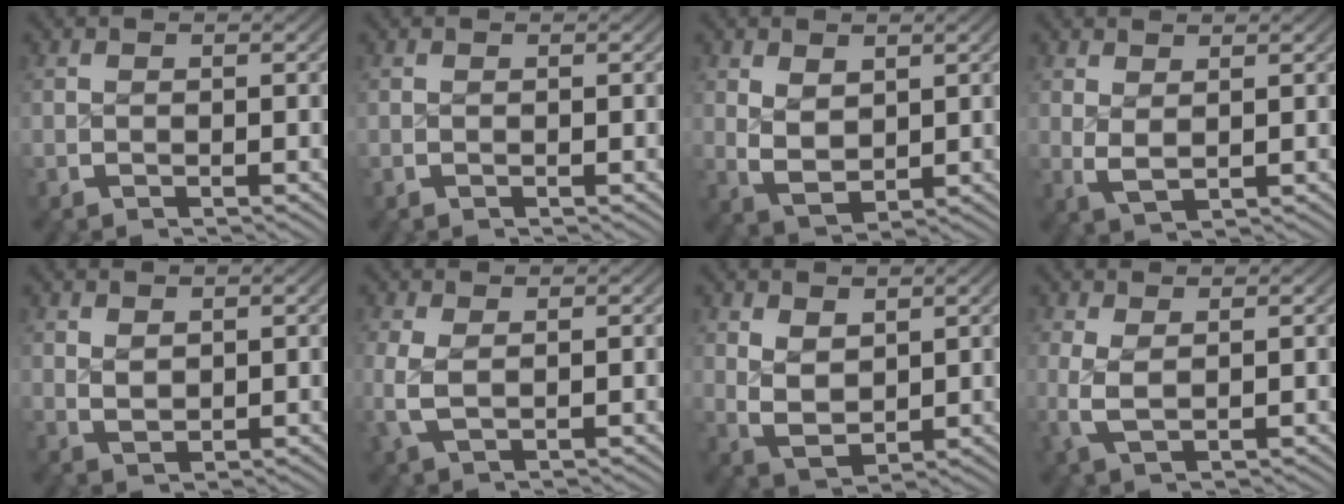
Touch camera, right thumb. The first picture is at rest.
{"total": 0.0}
{"total": 4.4, "force": [0.3, 3.2, 3.0], "torque": [-0.073, -0.026, 0.025]}
{"total": 2.2, "force": [0.9, 1.1, 1.7], "torque": [-0.035, -0.011, 0.028]}
{"total": 1.6, "force": [1.1, 0.9, 0.8], "torque": [-0.015, -0.007, 0.031]}
{"total": 2.7, "force": [0.4, 1.6, 2.2], "torque": [-0.067, -0.012, 0.019]}
{"total": 4.8, "force": [0.5, 3.5, 3.2], "torque": [-0.079, -0.029, 0.029]}
{"total": 2.6, "force": [0.8, 1.3, 2.2], "torque": [-0.058, -0.011, 0.025]}